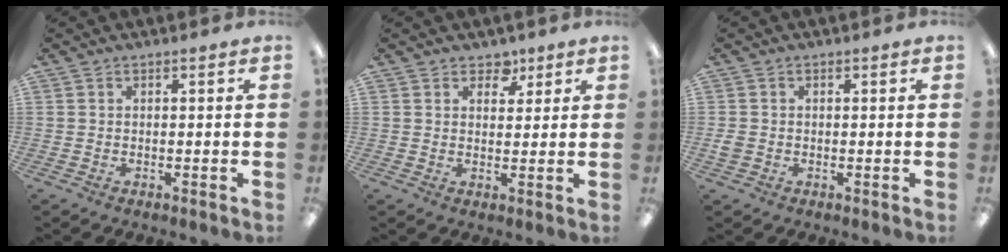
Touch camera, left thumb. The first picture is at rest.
{"total": 4.1, "force": [2.8, 2.8, 1.1], "torque": [0.002, -0.015, 0.045]}
{"total": 1.7, "force": [-0.4, 1.5, 0.6], "torque": [-0.008, 0.003, -0.008]}